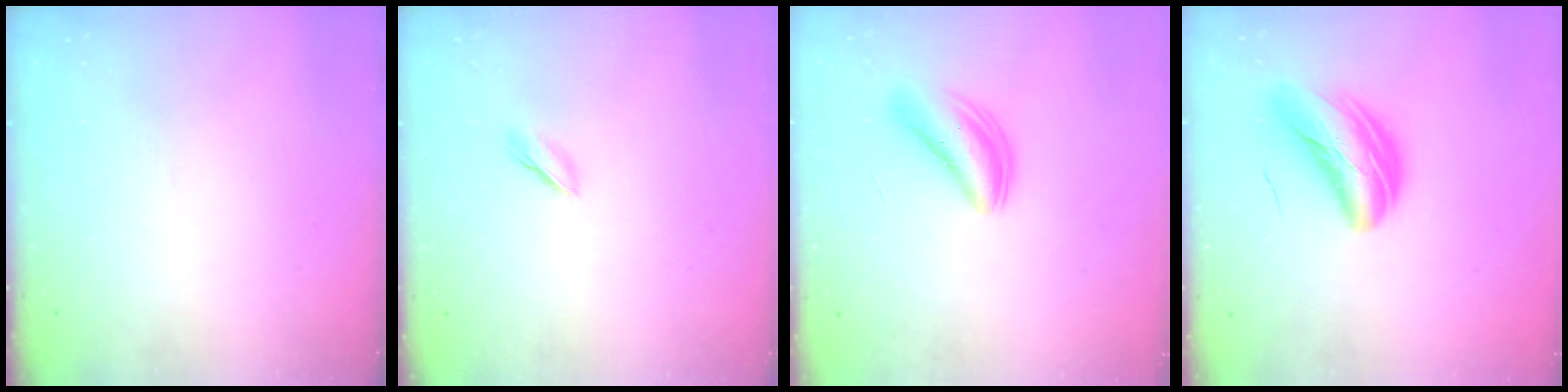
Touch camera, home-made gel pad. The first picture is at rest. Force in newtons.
{"total": 2.5, "press": 2.5, "slide": 0.4}
{"total": 4.9, "press": 4.8, "slide": 0.5}
{"total": 9.8, "press": 9.5, "slide": 2.6}